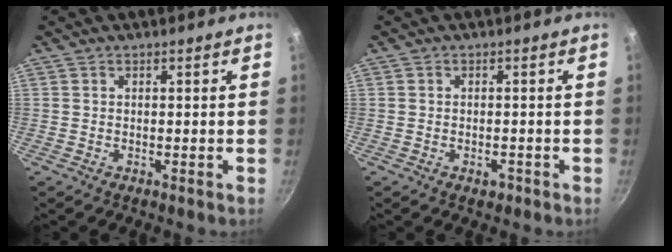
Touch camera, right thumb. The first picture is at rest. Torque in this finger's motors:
{"motor_torque": [-0.08, 0.29, -0.46, 0.23, 0.02]}